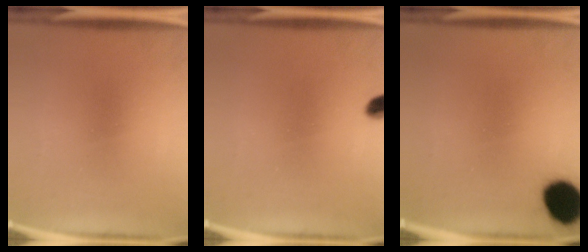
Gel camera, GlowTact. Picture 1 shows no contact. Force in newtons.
{"total": 2.9}
{"total": 11.2}